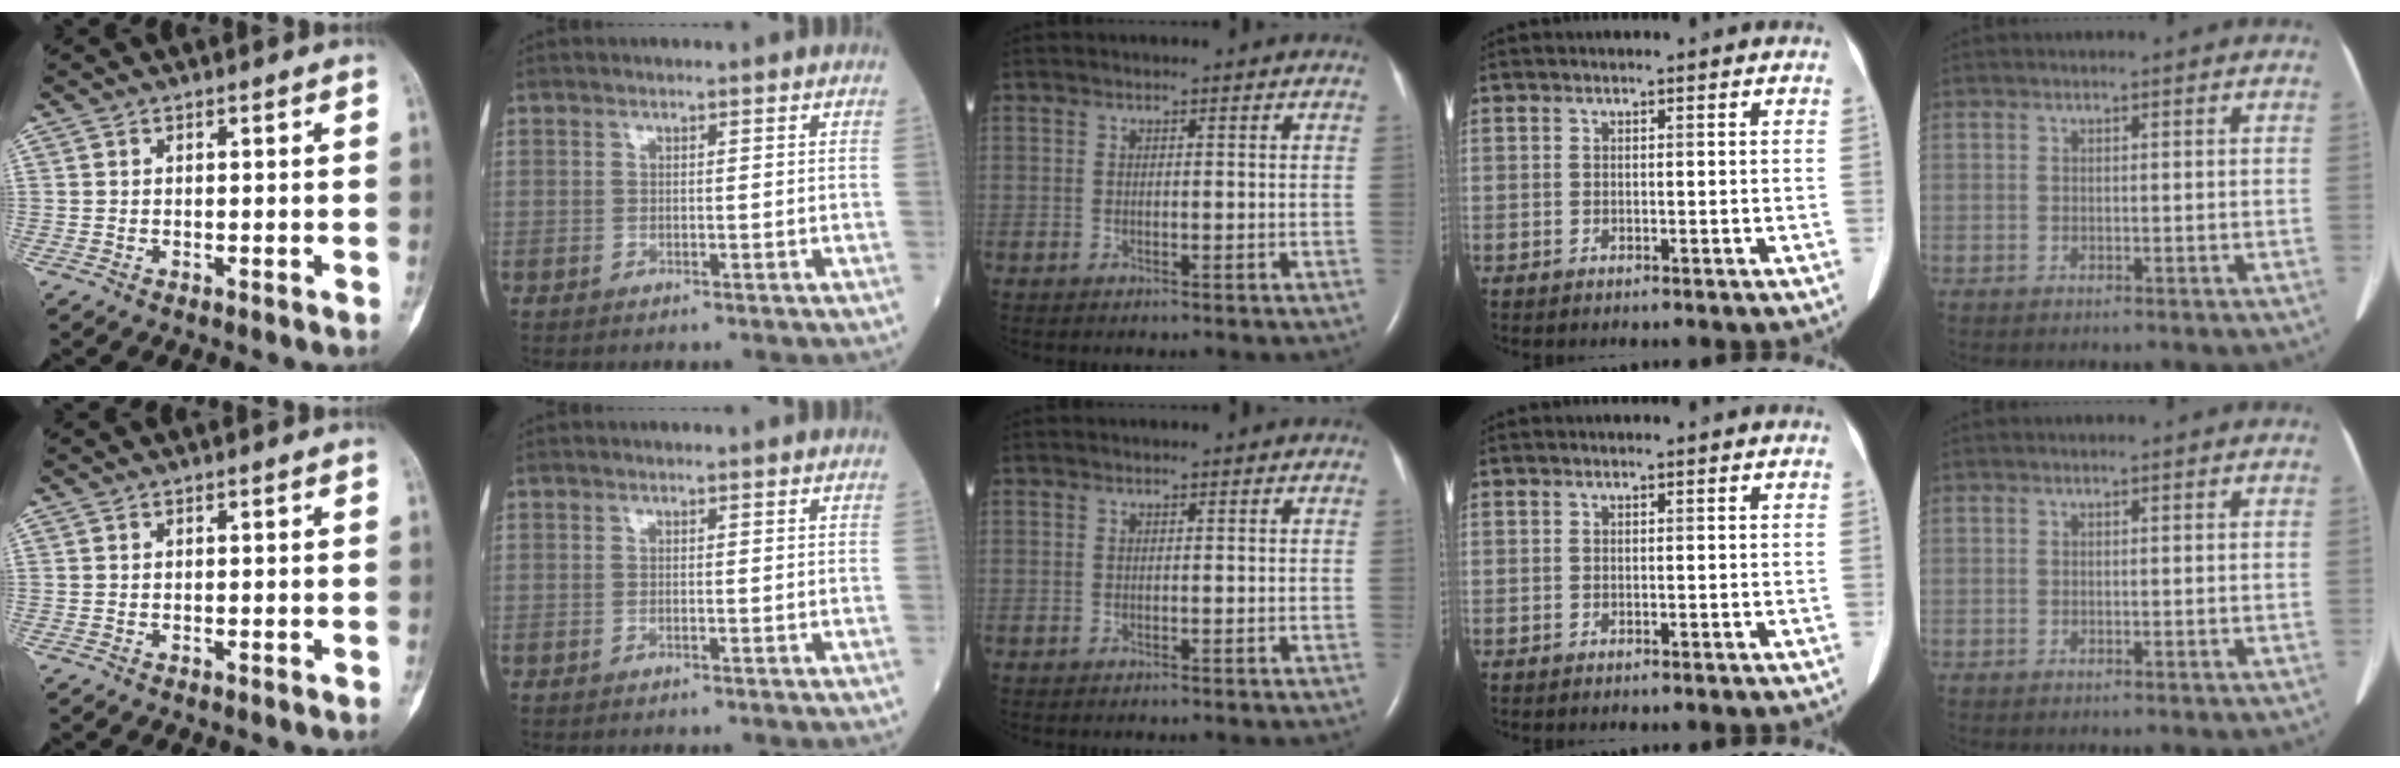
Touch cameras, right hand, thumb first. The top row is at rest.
{}